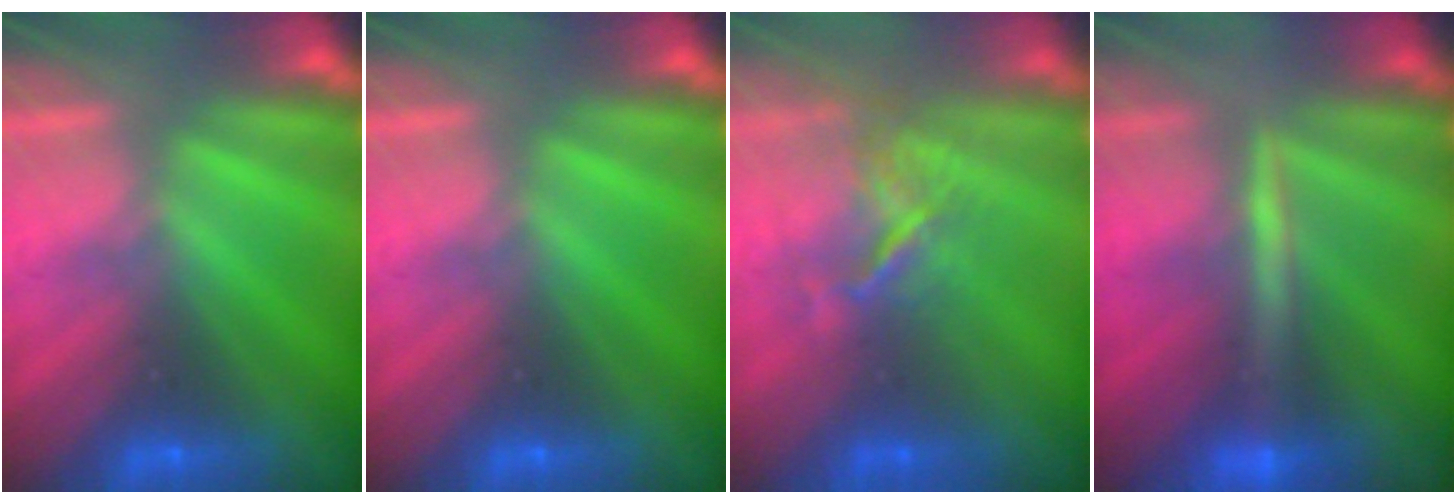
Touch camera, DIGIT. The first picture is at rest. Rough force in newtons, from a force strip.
{"total": 0.0}
{"total": 3.5}
{"total": 2.4}